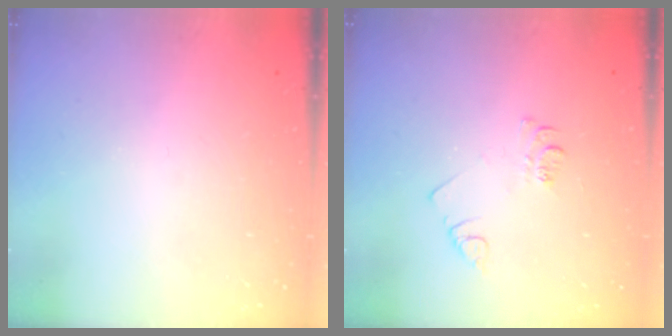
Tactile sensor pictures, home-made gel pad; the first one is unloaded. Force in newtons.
{"total": 5.5, "press": 5.5, "slide": 0.5}